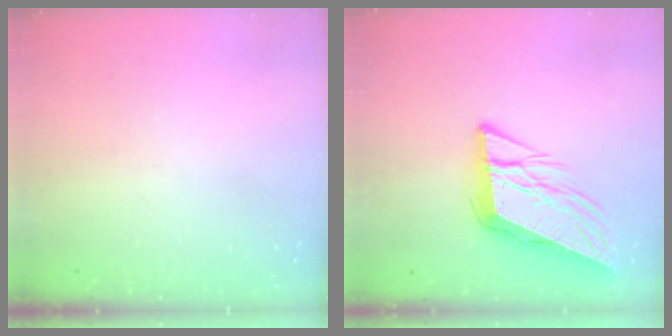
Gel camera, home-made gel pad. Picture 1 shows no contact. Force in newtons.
{"total": 10.6, "press": 10.2, "slide": 2.8}